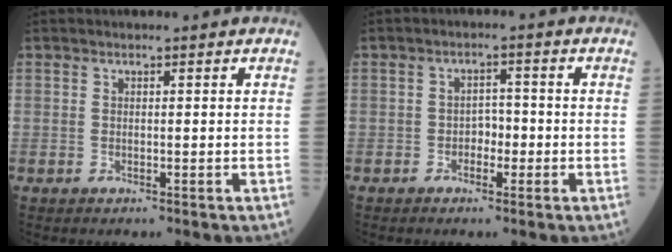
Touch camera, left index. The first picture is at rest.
{"total": 2.6, "force": [-1.2, 1.6, 1.7], "torque": [-0.021, 0.005, -0.025]}